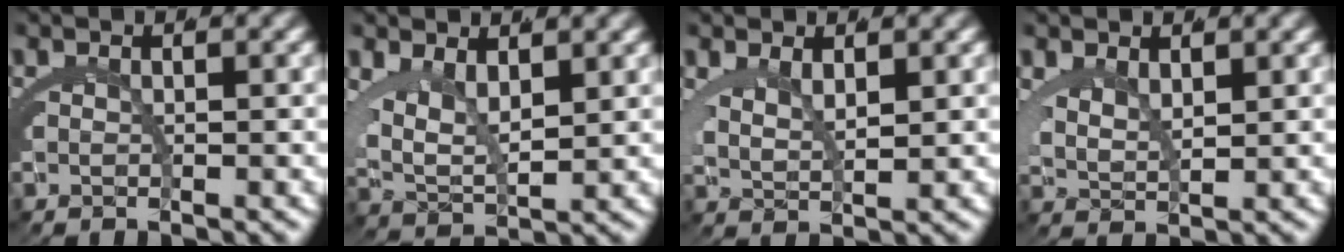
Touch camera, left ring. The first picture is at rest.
{"total": 5.7, "force": [1.3, 3.8, 4.1], "torque": [-0.098, -0.022, 0.031]}
{"total": 2.7, "force": [1.4, 1.0, 2.0], "torque": [-0.048, -0.017, 0.038]}
{"total": 2.8, "force": [1.5, 1.4, 1.9], "torque": [-0.055, -0.023, 0.041]}